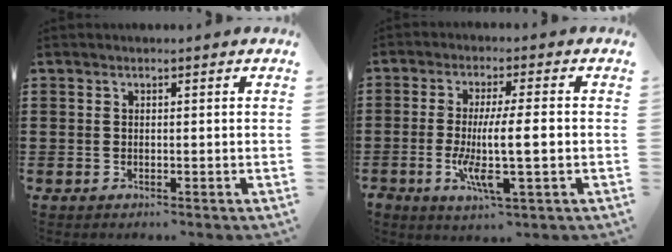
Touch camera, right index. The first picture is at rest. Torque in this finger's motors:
{"motor_torque": [1.03, 0.16, 0.55, 0.21]}